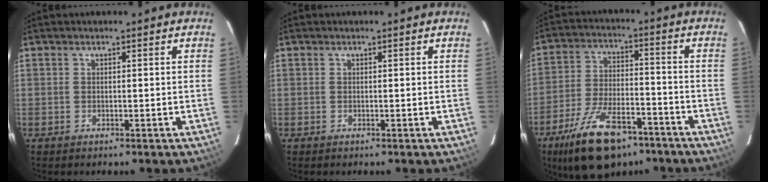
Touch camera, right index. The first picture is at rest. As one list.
[{"total": 0.0}, {"total": 16.9, "force": [-11.4, 7.5, 10.0], "torque": [-0.202, -0.014, -0.186]}]